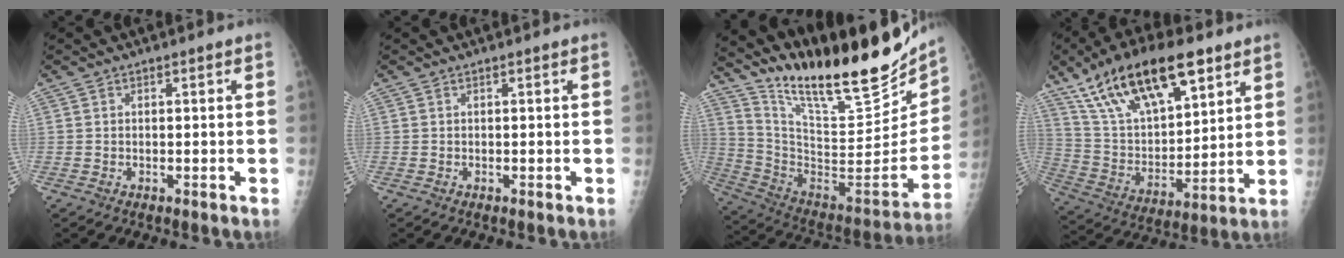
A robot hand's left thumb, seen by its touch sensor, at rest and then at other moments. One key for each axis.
{"total": 0.0}
{"total": 29.4, "fx": 23.1, "fy": 7.1, "fz": 16.6, "tx": -0.237, "ty": -0.119, "tz": 0.365}
{"total": 23.3, "fx": 13.9, "fy": 9.8, "fz": 15.9, "tx": -0.256, "ty": -0.035, "tz": 0.260}